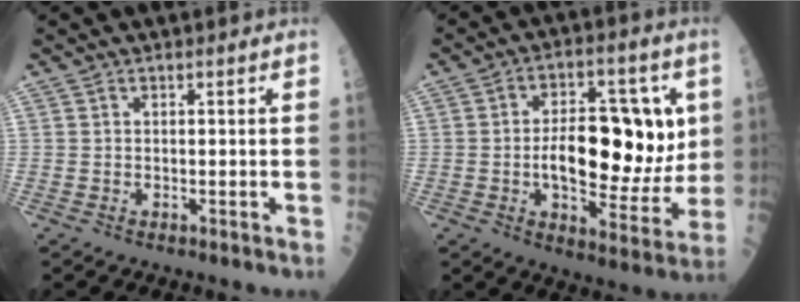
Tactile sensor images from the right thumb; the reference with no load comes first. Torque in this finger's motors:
{"motor_torque": [1.41, 2.36, 1.50, 0.47, 0.21]}